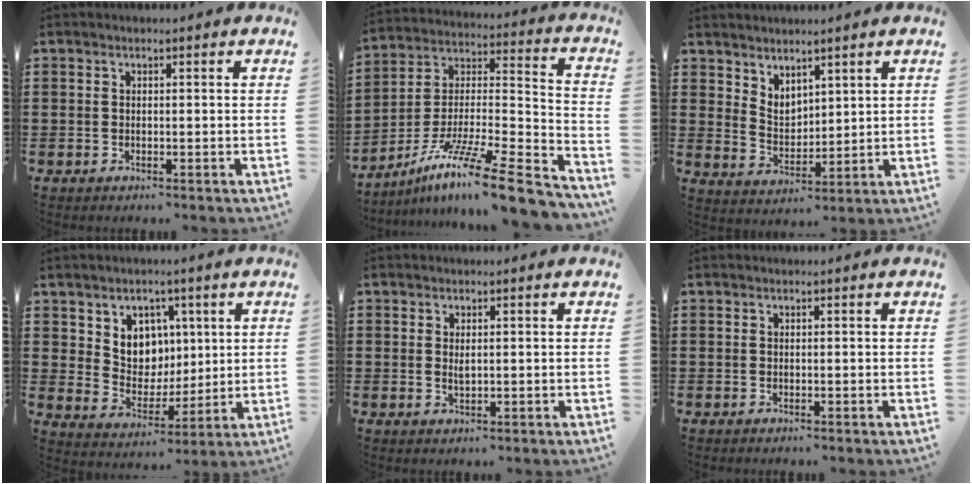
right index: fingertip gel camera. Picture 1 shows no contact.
{"total": 13.7, "force": [-10.3, 1.4, 9.0], "torque": [-0.152, 0.014, -0.190]}
{"total": 4.0, "force": [3.5, 1.8, 0.3], "torque": [-0.020, -0.005, 0.067]}
{"total": 6.9, "force": [3.1, 5.9, 1.5], "torque": [-0.050, -0.012, 0.057]}
{"total": 1.6, "force": [0.4, 0.7, 1.4], "torque": [-0.030, 0.004, 0.005]}
{"total": 0.0}